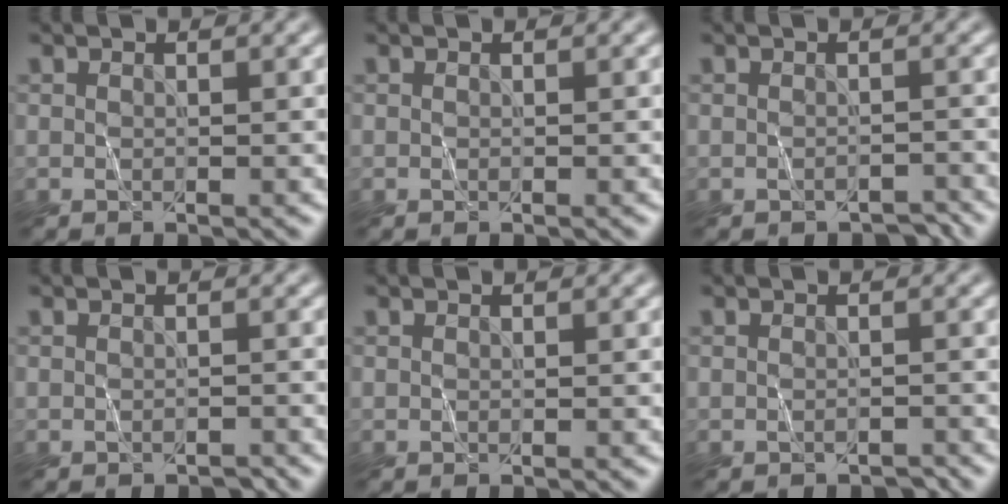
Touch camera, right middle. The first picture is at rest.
{"total": 0.0}
{"total": 1.2, "force": [-1.1, 0.2, 0.1], "torque": [-0.002, -0.004, -0.016]}
{"total": 0.7, "force": [-0.6, 0.1, 0.2], "torque": [-0.001, -0.001, -0.008]}
{"total": 0.0}
{"total": 0.8, "force": [-0.8, 0.1, 0.1], "torque": [-0.001, -0.003, -0.011]}